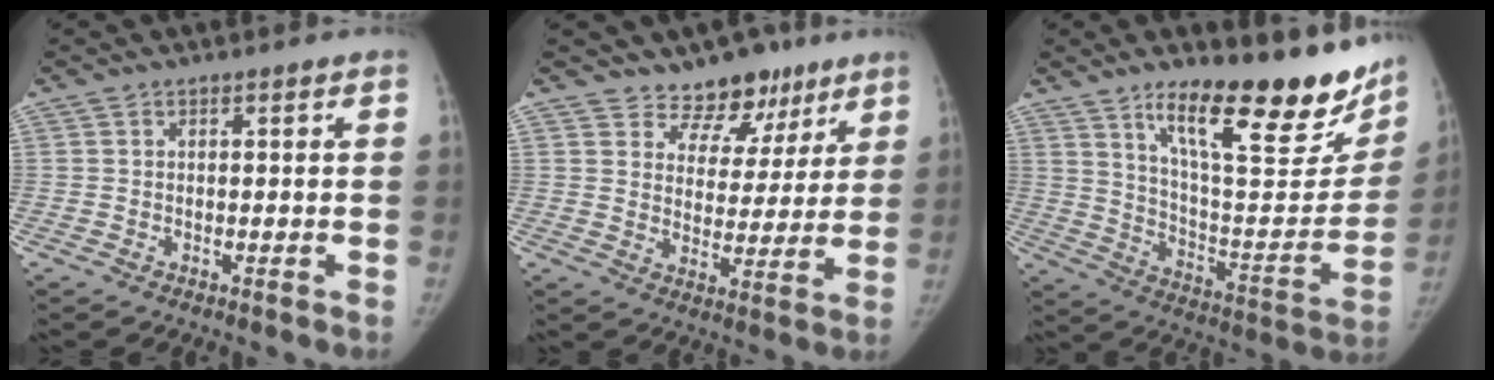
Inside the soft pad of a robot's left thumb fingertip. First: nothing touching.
{"total": 10.1, "force": [7.5, 6.3, 2.3], "torque": [0.015, -0.043, 0.112]}
{"total": 27.2, "force": [17.8, 8.0, 18.8], "torque": [-0.224, -0.093, 0.276]}